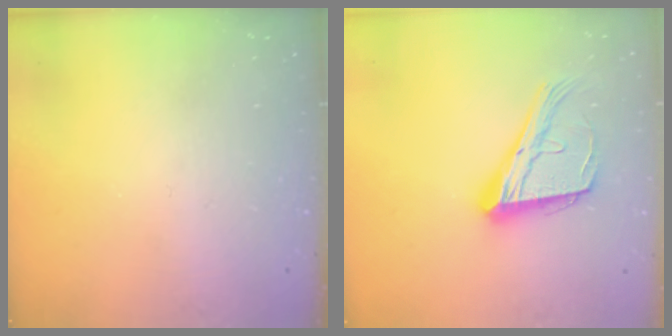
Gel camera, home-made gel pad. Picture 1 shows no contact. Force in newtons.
{"total": 17.9, "press": 17.8, "slide": 1.9}